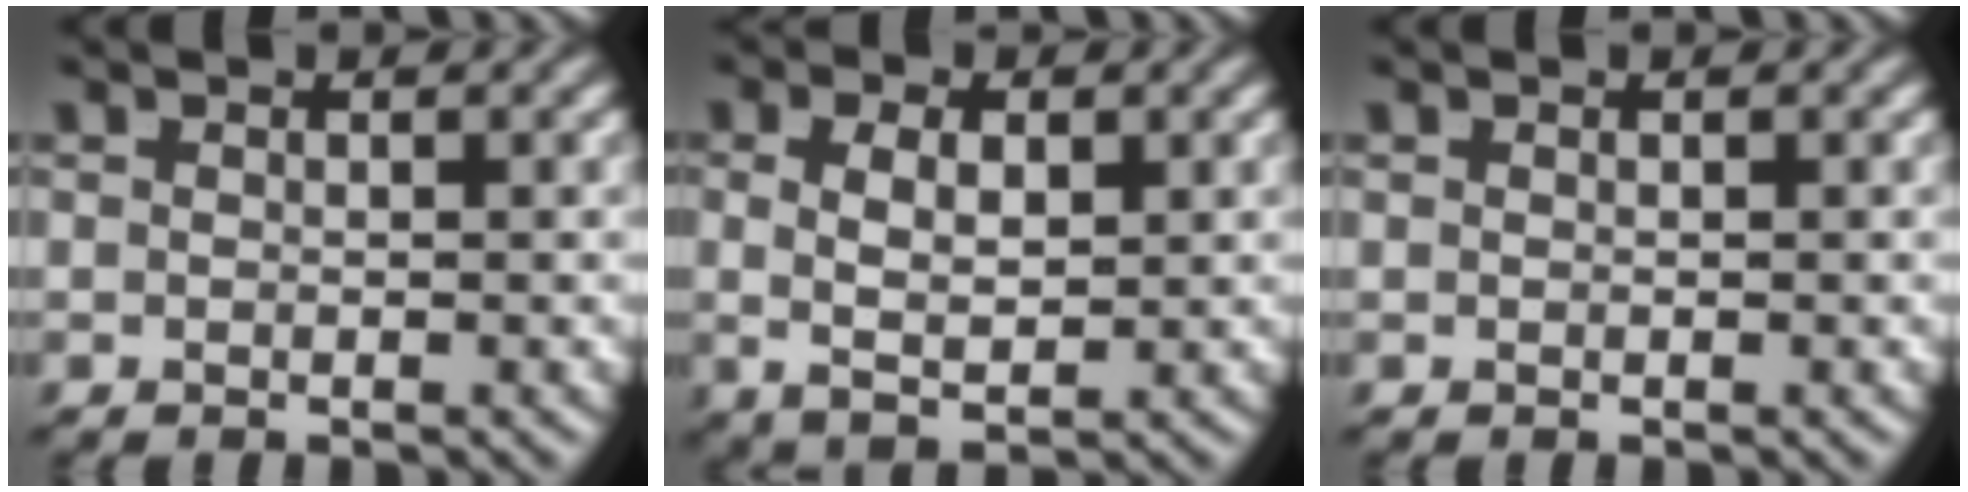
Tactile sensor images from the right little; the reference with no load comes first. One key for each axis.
{"total": 5.1, "fx": 0.3, "fy": 3.3, "fz": 3.8, "tx": -0.063, "ty": -0.001, "tz": 0.007}
{"total": 0.0}